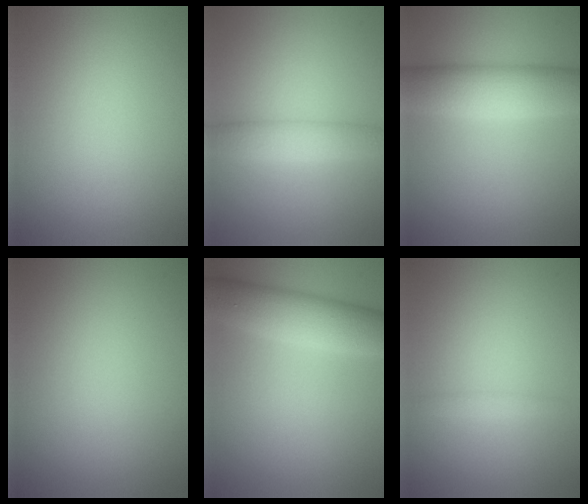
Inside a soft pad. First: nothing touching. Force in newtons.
{"total": 3.0, "press": 3.0, "slide": 0.1}
{"total": 6.7, "press": 6.7, "slide": 0.4}
{"total": 0.0}
{"total": 5.8, "press": 5.8, "slide": 0.1}
{"total": 0.8, "press": 0.8, "slide": 0.1}